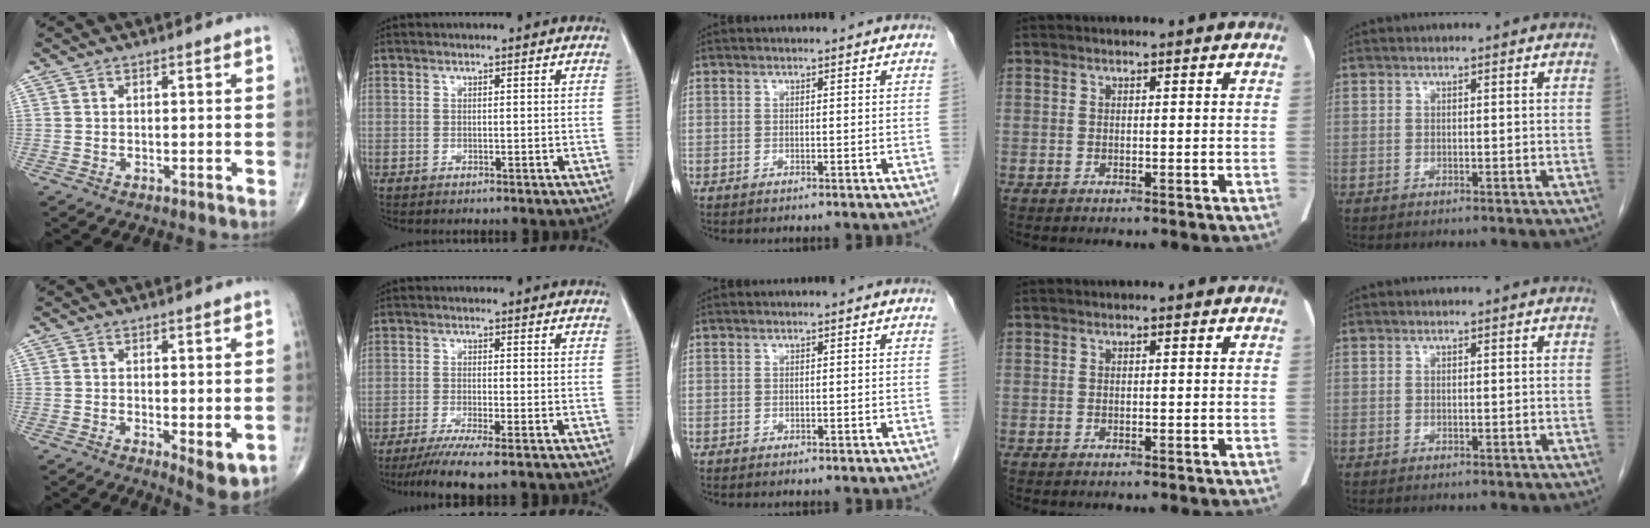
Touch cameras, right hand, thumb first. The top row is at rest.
{"thumb": {"total": 5.6, "force": [-1.0, 2.1, 5.1], "torque": [-0.071, -0.018, -0.011]}, "index": {"total": 6.6, "force": [-4.9, -0.2, 4.5], "torque": [-0.069, -0.016, -0.080]}}